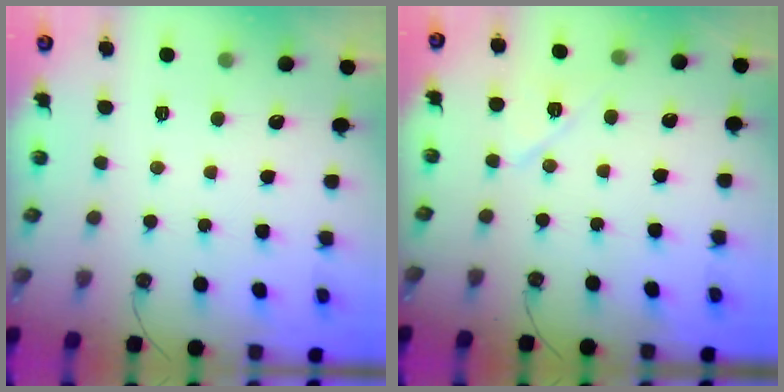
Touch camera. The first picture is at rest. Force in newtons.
{"total": 8.2, "press": 7.7, "slide": 2.8}